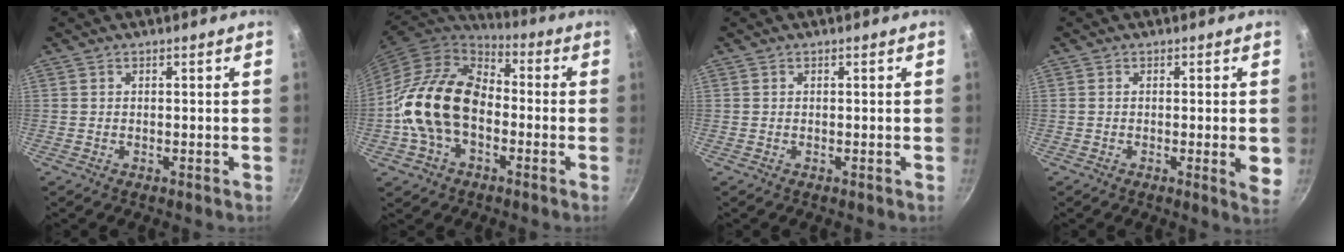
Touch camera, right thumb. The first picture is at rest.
{"total": 17.6, "force": [-2.4, 12.5, 12.2], "torque": [-0.198, 0.040, -0.055]}
{"total": 0.0}
{"total": 4.3, "force": [-0.5, 0.6, 4.2], "torque": [-0.052, -0.012, -0.008]}